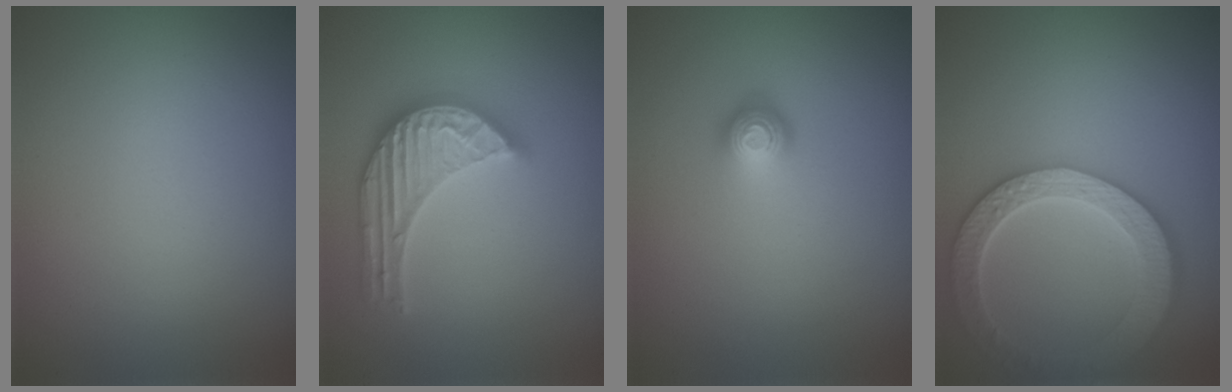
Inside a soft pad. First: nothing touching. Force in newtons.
{"total": 4.2, "press": 4.1, "slide": 0.5}
{"total": 1.8, "press": 1.2, "slide": 1.2}
{"total": 5.8, "press": 5.2, "slide": 2.4}